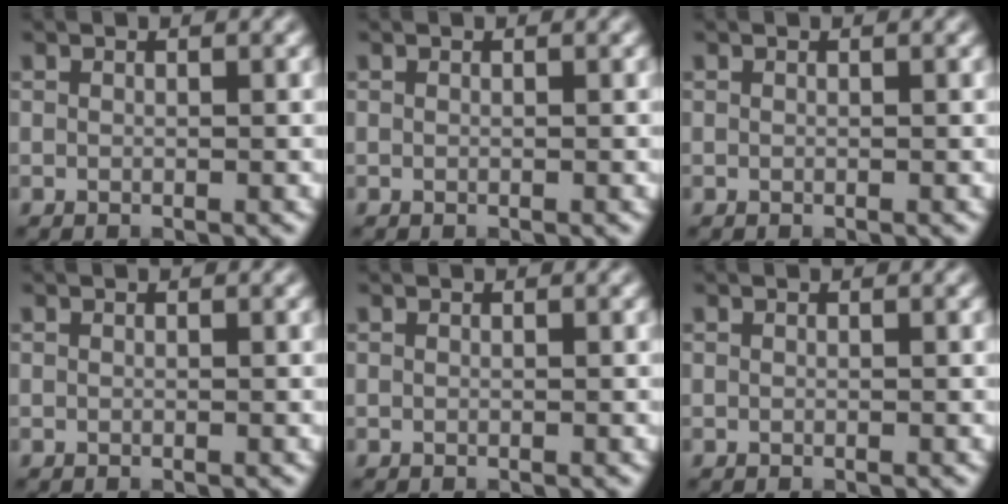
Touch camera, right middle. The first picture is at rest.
{"total": 0.0}
{"total": 0.0}
{"total": 0.0}
{"total": 0.0}
{"total": 0.0}